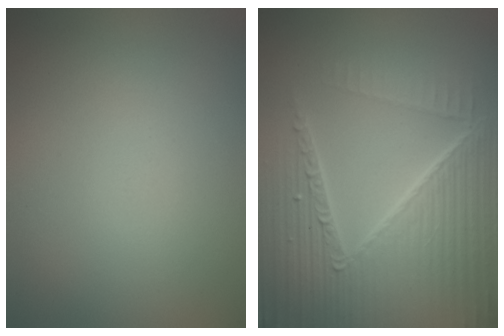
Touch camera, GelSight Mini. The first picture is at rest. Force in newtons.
{"total": 10.4, "press": 6.7, "slide": 7.9}